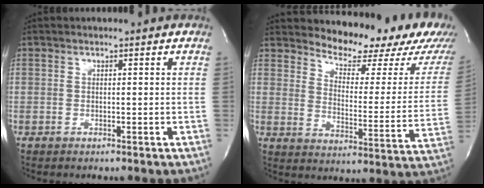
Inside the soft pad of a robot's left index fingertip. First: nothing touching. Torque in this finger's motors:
{"motor_torque": [0.07, -0.11, 0.15, 0.02]}